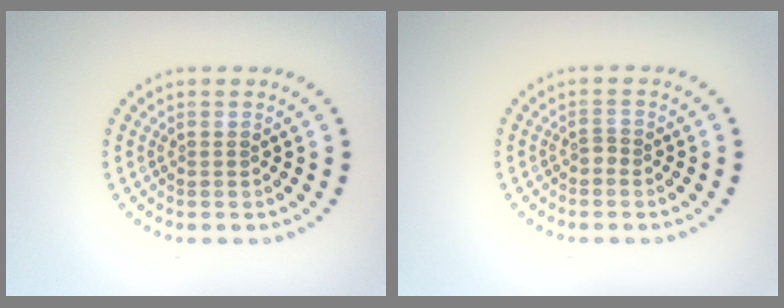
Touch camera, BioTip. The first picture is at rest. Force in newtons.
{"total": 0.9, "press": 0.6, "slide": 0.7}